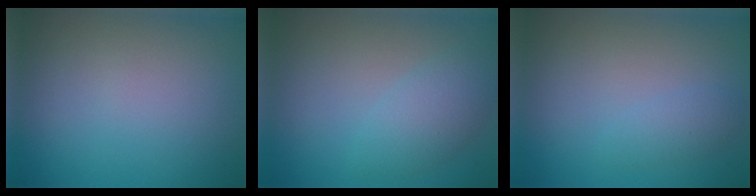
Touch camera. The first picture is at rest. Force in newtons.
{"total": 3.3, "press": 3.3, "slide": 0.1}
{"total": 1.3, "press": 1.3, "slide": 0.0}